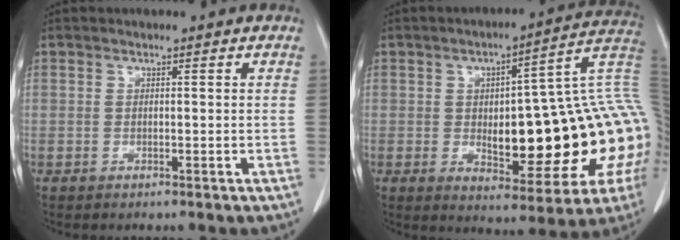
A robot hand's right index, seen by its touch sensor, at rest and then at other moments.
{"total": 25.2, "force": [-1.2, 5.9, 24.4], "torque": [-0.262, 0.030, -0.007]}